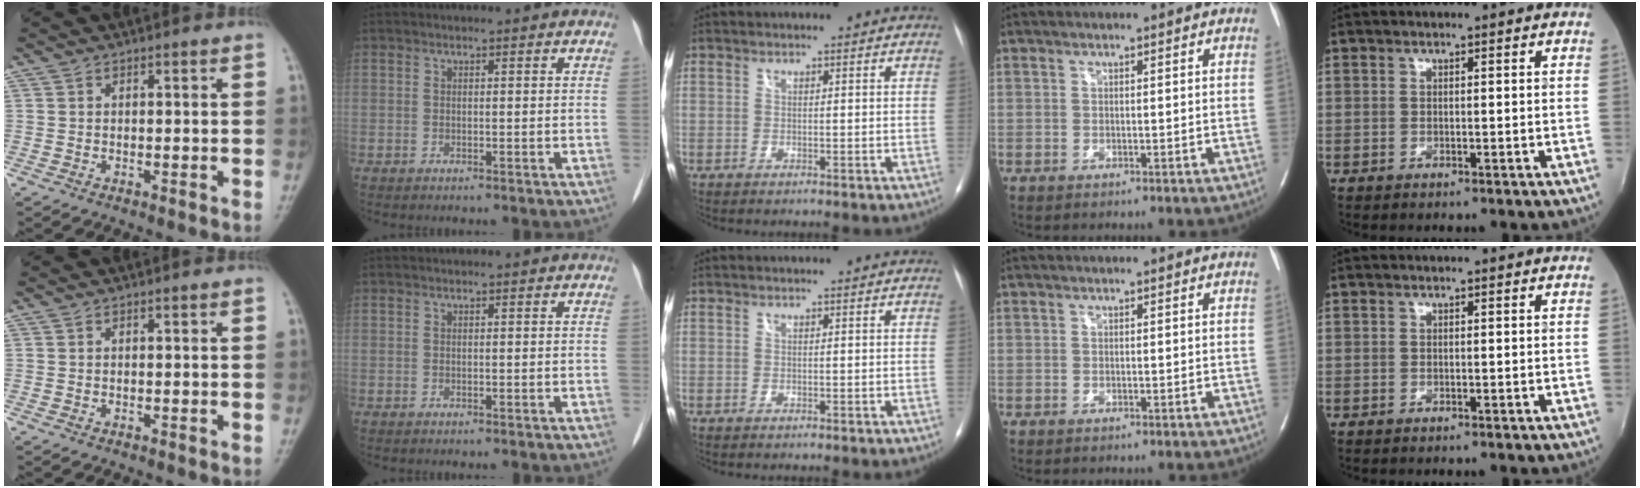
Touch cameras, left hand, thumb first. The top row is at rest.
{}